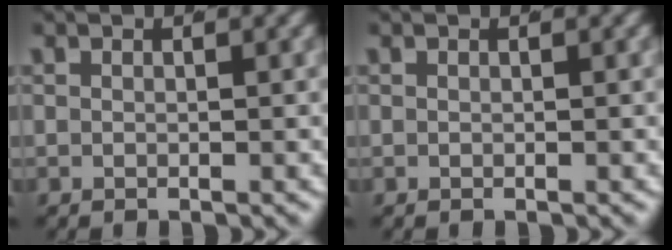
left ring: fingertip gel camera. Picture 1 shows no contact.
{"total": 0.0}